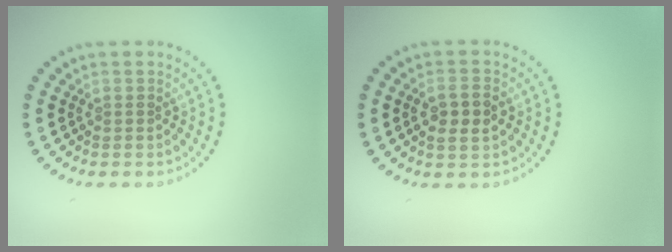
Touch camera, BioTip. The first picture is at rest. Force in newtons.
{"total": 2.6, "press": 2.6, "slide": 0.5}